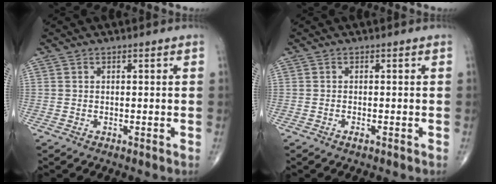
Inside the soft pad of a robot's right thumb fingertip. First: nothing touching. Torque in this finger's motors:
{"motor_torque": [-0.19, 0.00, 0.06, 0.15, 0.02]}